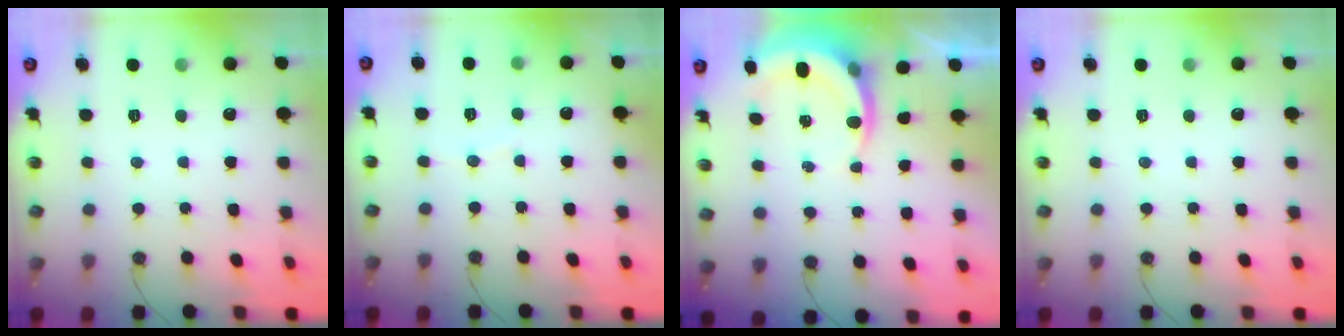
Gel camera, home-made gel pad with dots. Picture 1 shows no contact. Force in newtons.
{"total": 3.0, "press": 3.0, "slide": 0.4}
{"total": 4.7, "press": 4.6, "slide": 0.3}
{"total": 0.0}